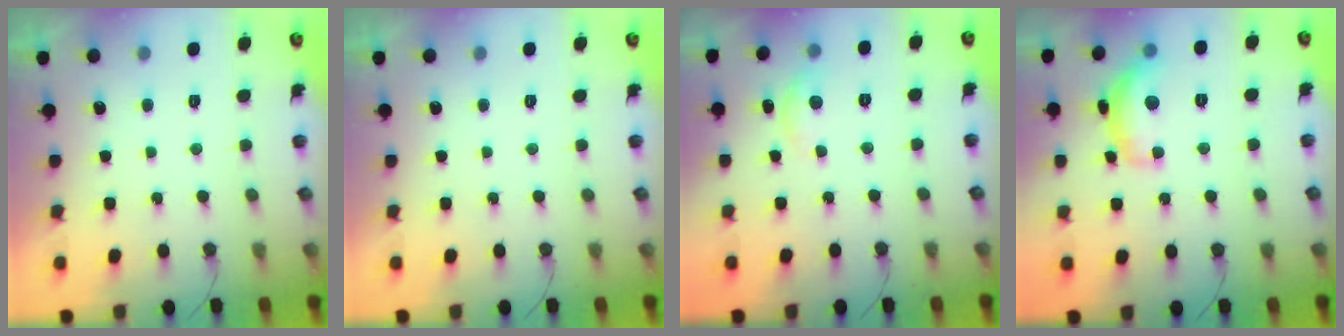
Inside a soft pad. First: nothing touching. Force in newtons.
{"total": 0.0}
{"total": 5.1, "press": 5.0, "slide": 0.2}
{"total": 13.4, "press": 13.3, "slide": 0.8}